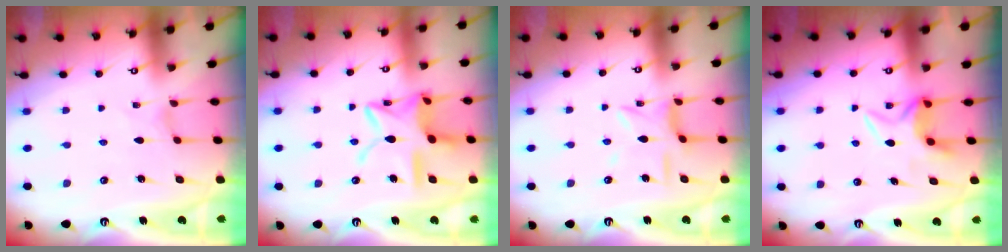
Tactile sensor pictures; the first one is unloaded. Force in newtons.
{"total": 15.2, "press": 15.2, "slide": 1.2}
{"total": 6.3, "press": 6.3, "slide": 0.3}
{"total": 6.2, "press": 6.1, "slide": 0.7}